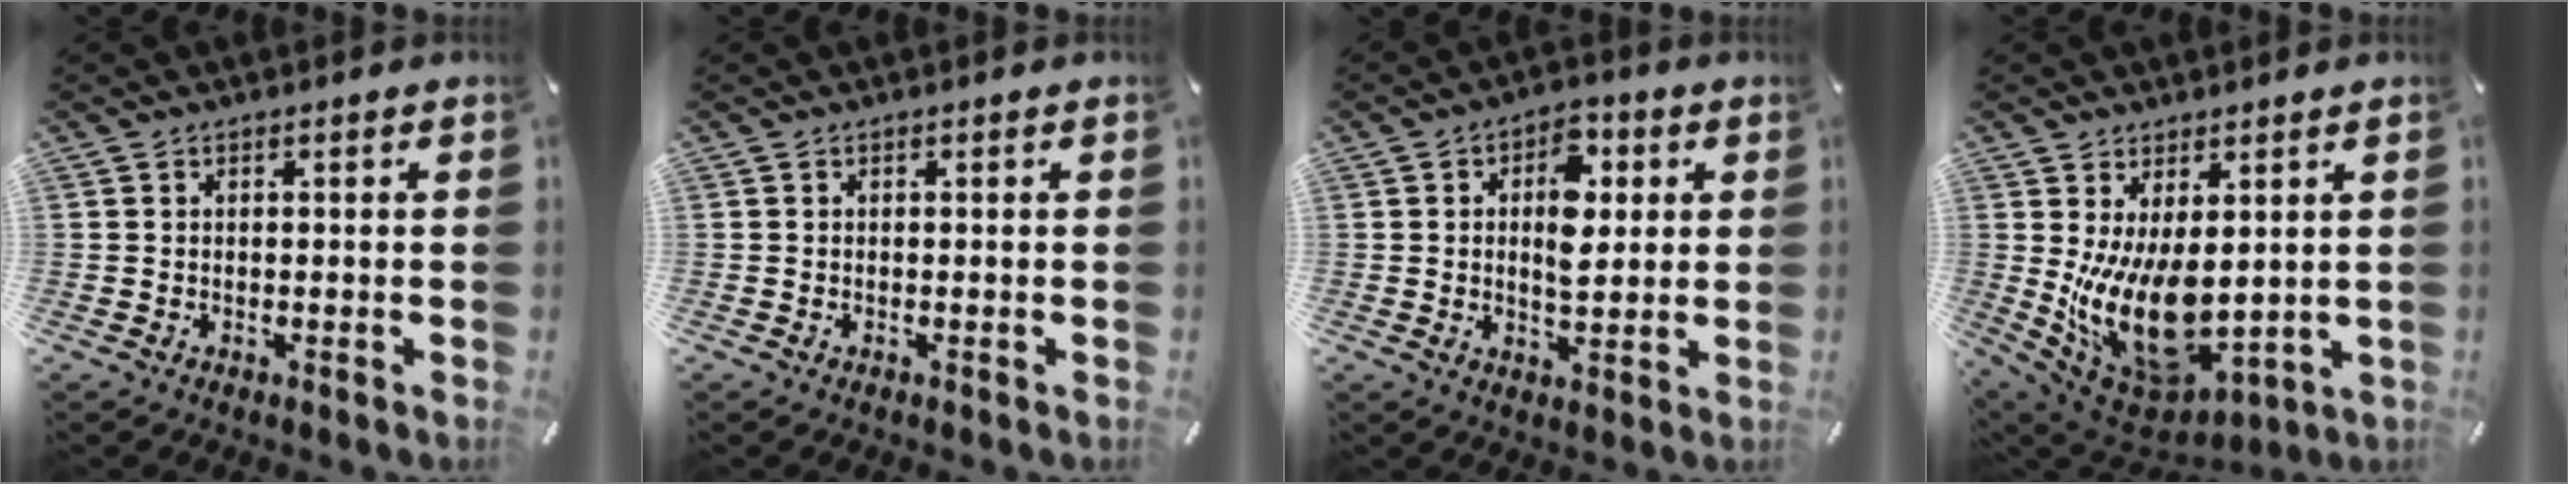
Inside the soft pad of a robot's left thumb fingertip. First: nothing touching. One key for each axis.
{"total": 0.0}
{"total": 10.3, "fx": 2.2, "fy": 6.4, "fz": 7.8, "tx": -0.100, "ty": -0.005, "tz": 0.033}
{"total": 15.2, "fx": 1.0, "fy": 9.0, "fz": 12.2, "tx": -0.241, "ty": -0.038, "tz": 0.034}